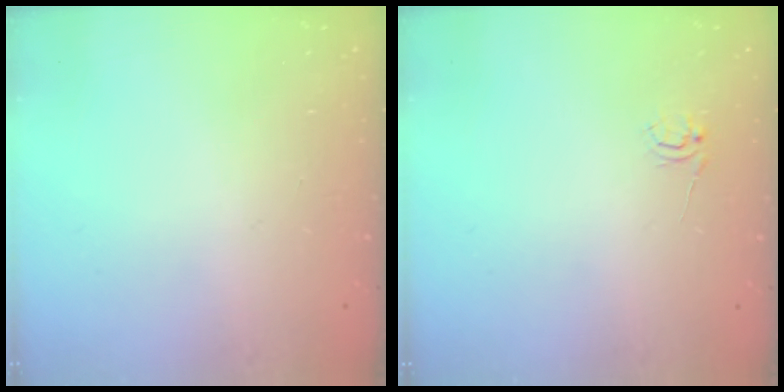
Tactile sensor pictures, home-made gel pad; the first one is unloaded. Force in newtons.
{"total": 2.5, "press": 2.5, "slide": 0.2}